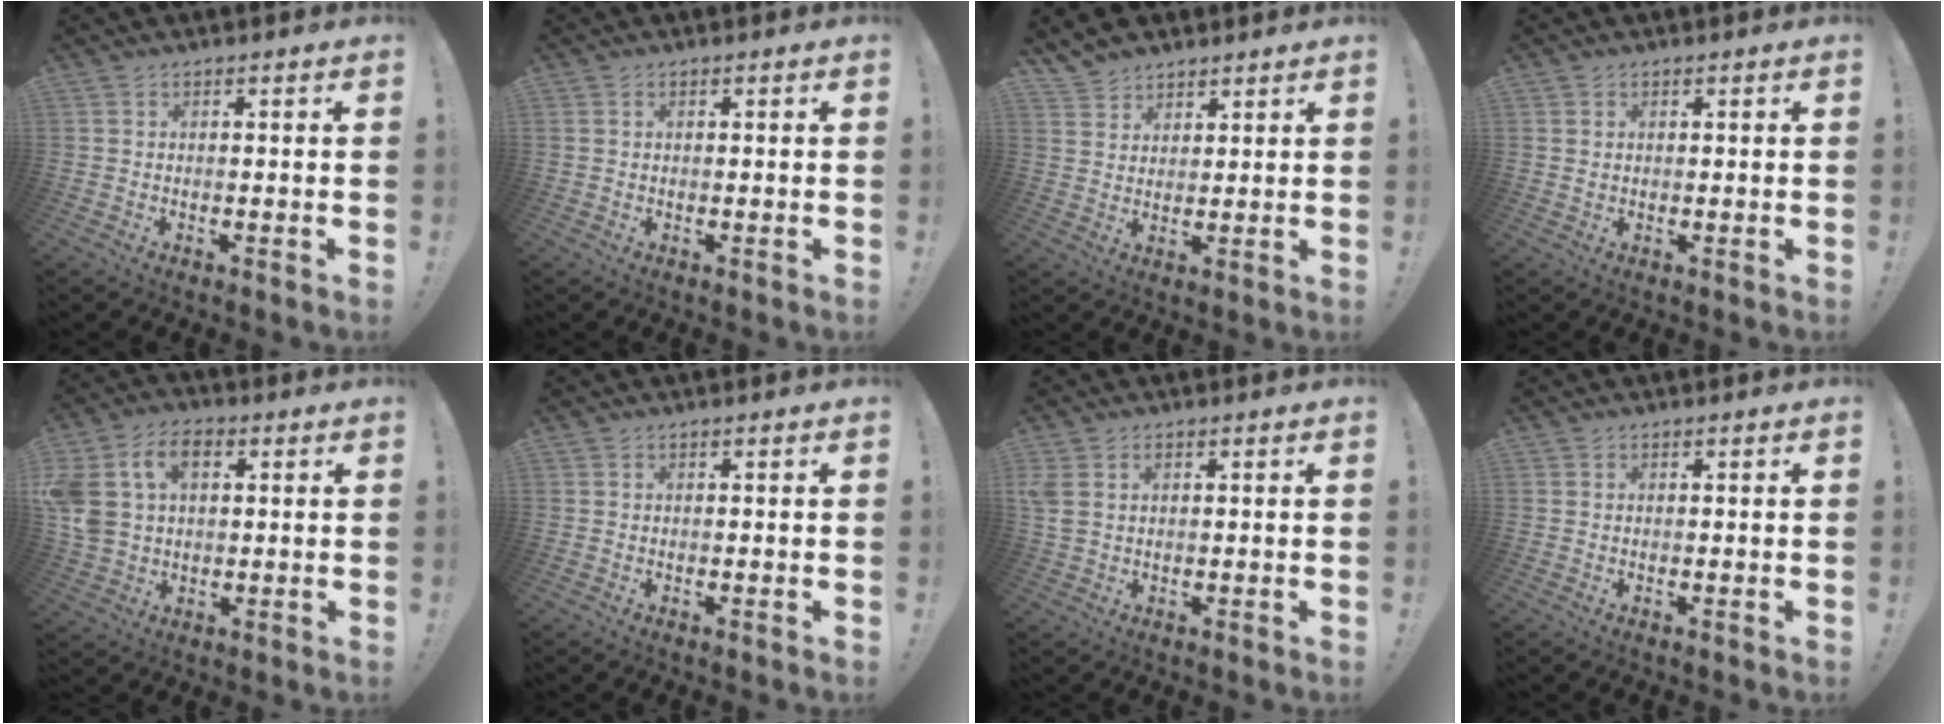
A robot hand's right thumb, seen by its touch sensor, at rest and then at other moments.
{"total": 0.6, "force": [0.3, 0.5, 0.3], "torque": [-0.012, 0.005, 0.006]}
{"total": 5.7, "force": [4.8, 3.0, 0.7], "torque": [-0.024, -0.029, 0.096]}
{"total": 1.2, "force": [0.6, 1.0, 0.3], "torque": [-0.001, -0.001, 0.011]}
{"total": 14.1, "force": [4.3, 9.8, 9.2], "torque": [-0.200, -0.005, 0.082]}
{"total": 0.0}
{"total": 3.0, "force": [1.1, 2.1, 1.9], "torque": [-0.042, 0.000, 0.021]}
{"total": 0.0}